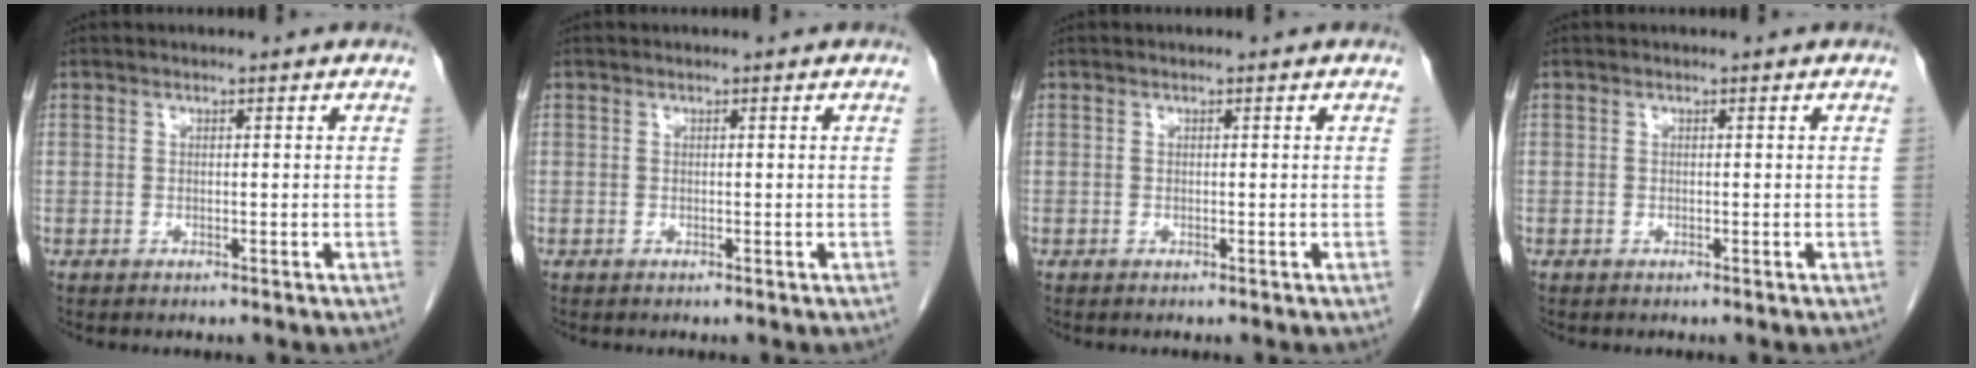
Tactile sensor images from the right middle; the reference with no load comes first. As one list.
[{"total": 0.0}, {"total": 0.0}, {"total": 0.0}]